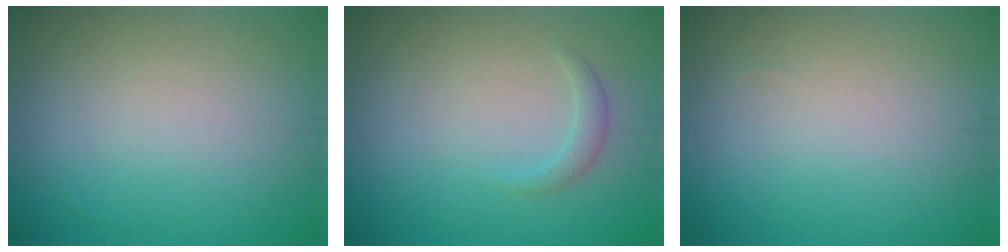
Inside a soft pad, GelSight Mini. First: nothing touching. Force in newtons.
{"total": 1.2, "press": 1.2, "slide": 0.0}
{"total": 0.0}